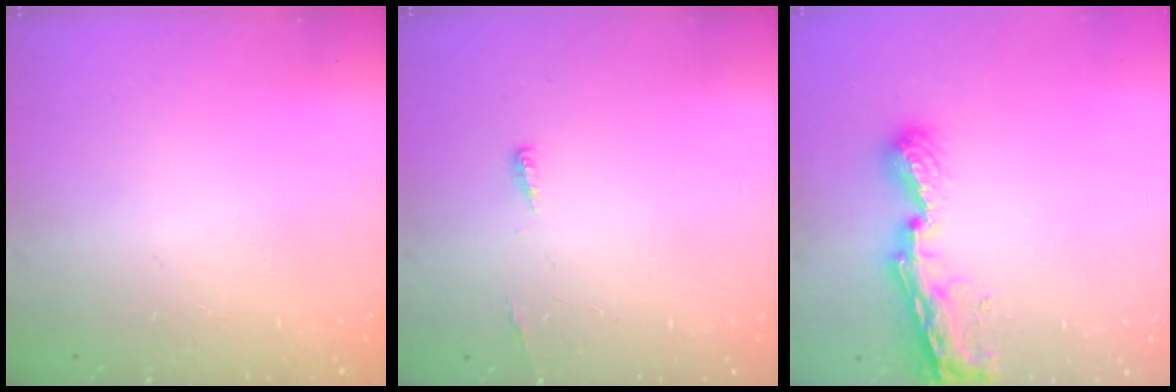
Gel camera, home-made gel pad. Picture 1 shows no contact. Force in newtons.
{"total": 3.7, "press": 3.5, "slide": 1.2}
{"total": 8.9, "press": 8.9, "slide": 0.9}